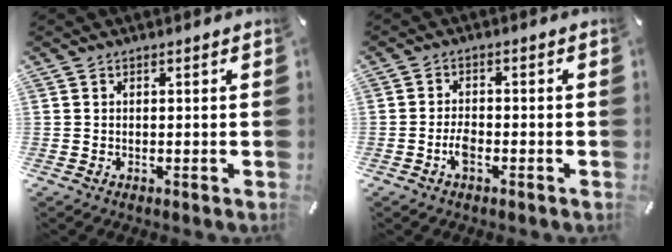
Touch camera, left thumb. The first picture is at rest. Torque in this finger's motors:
{"motor_torque": [0.08, 0.06, 0.36, 0.17, 0.00]}